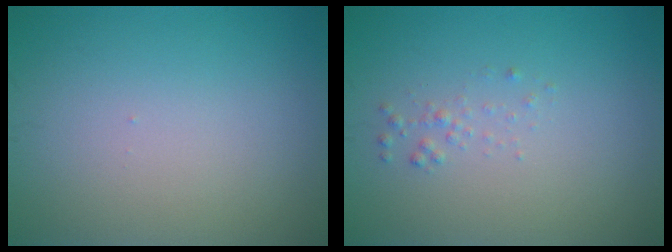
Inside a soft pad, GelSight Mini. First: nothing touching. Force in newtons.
{"total": 0.8, "press": 0.8, "slide": 0.1}